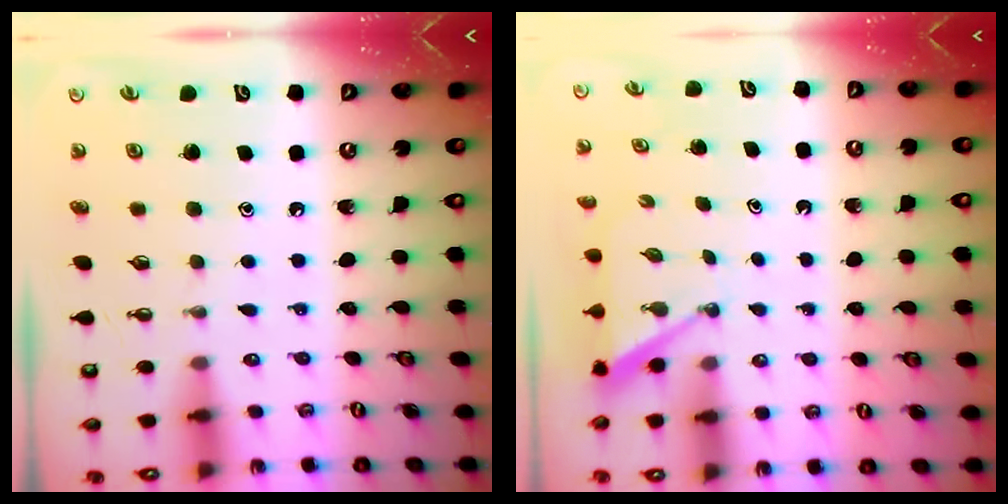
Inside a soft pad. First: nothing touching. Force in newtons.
{"total": 2.9, "press": 2.9, "slide": 0.2}